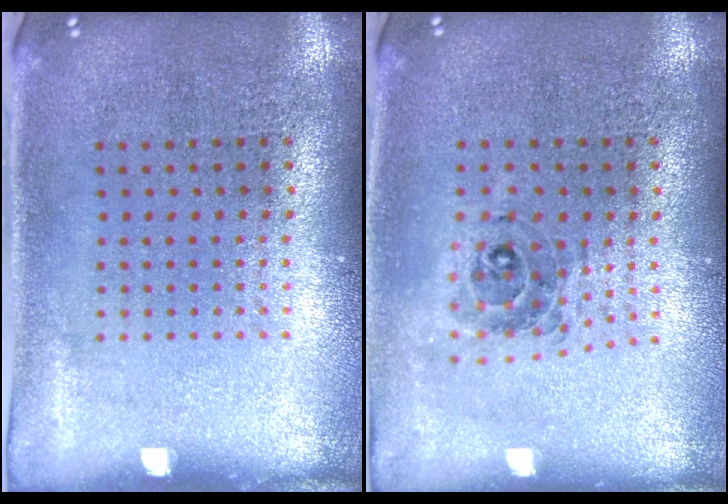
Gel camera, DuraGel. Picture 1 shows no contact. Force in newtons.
{"total": 0.7, "press": 0.7, "slide": 0.2}